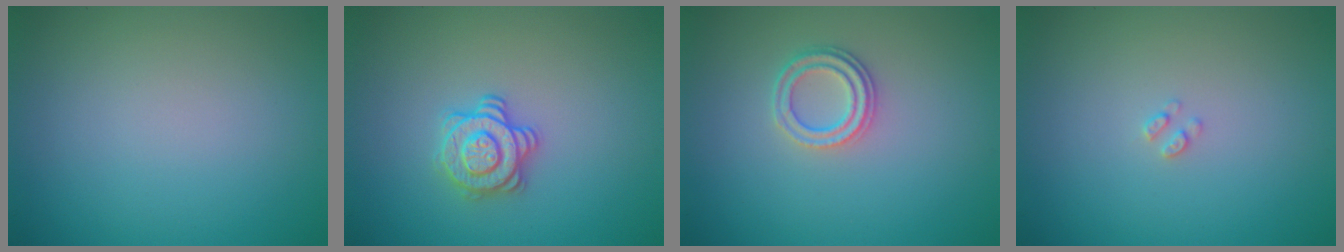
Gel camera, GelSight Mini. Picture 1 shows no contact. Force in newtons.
{"total": 2.8, "press": 2.7, "slide": 0.9}
{"total": 2.3, "press": 2.1, "slide": 1.0}
{"total": 0.7, "press": 0.6, "slide": 0.1}